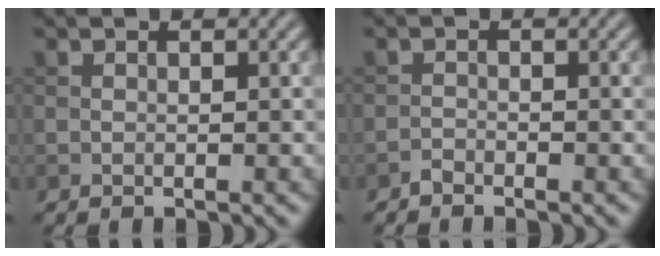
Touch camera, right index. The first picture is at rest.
{"total": 0.8, "force": [-0.7, 0.2, 0.1], "torque": [0.000, 0.001, -0.016]}